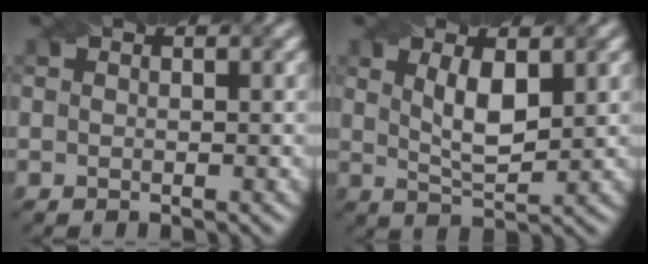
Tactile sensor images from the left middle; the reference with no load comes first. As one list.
[{"total": 3.8, "force": [1.2, 1.3, 3.3], "torque": [-0.070, -0.004, 0.025]}]